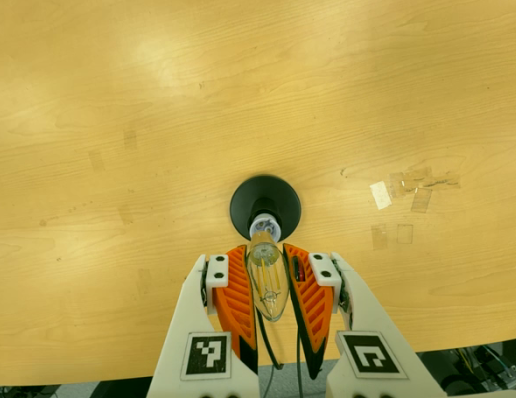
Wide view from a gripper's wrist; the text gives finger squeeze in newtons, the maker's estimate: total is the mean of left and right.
{"total": 19.2, "left": 20.3, "right": 18.2}